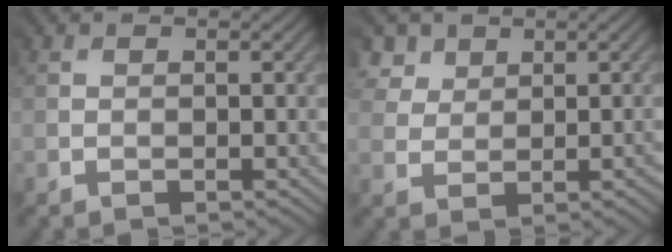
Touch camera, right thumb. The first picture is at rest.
{"total": 3.4, "force": [2.6, 2.2, -0.4], "torque": [-0.009, 0.001, 0.059]}